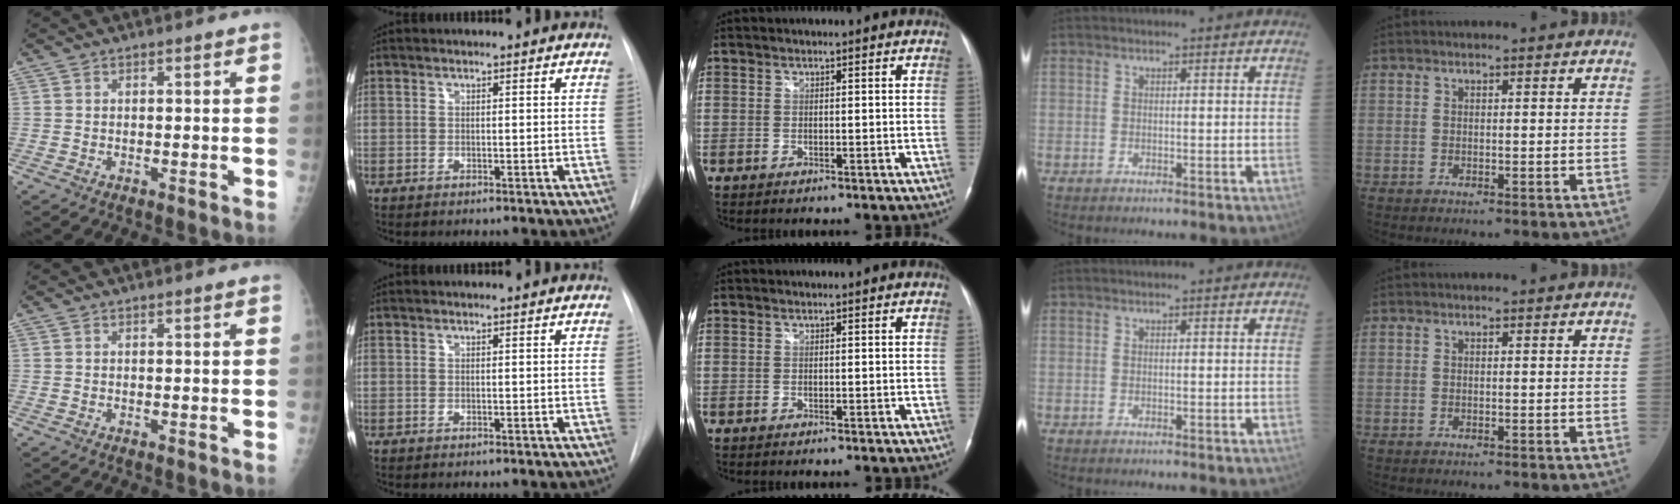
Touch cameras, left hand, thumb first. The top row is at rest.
{}